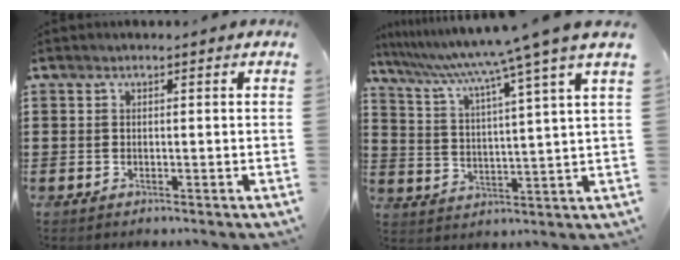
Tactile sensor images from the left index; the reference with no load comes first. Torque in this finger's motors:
{"motor_torque": [1.14, -1.00, 0.81, 0.21]}